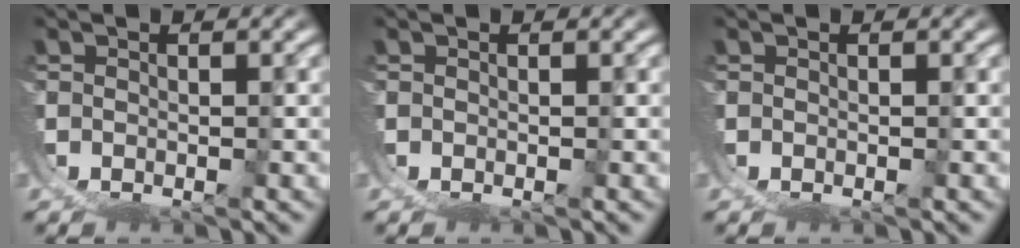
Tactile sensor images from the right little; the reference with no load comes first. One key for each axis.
{"total": 0.0}
{"total": 0.0}